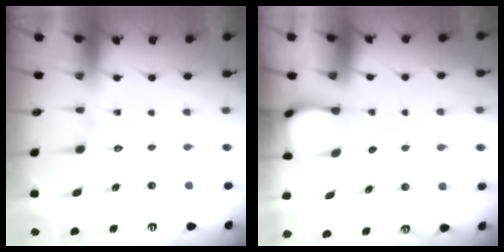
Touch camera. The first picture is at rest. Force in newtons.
{"total": 3.0, "press": 3.0, "slide": 0.3}